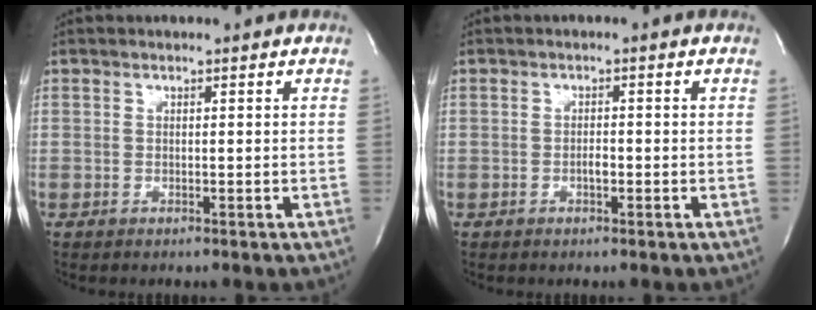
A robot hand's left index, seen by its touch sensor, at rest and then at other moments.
{"total": 1.1, "force": [-0.6, 0.4, 0.9], "torque": [-0.014, -0.001, -0.013]}